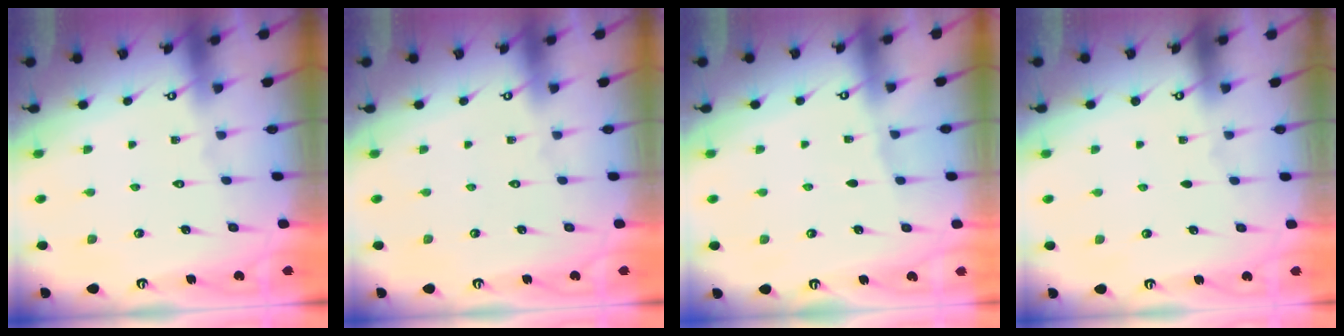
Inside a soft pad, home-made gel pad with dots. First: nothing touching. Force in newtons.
{"total": 0.0}
{"total": 1.8, "press": 1.8, "slide": 0.3}
{"total": 0.0}